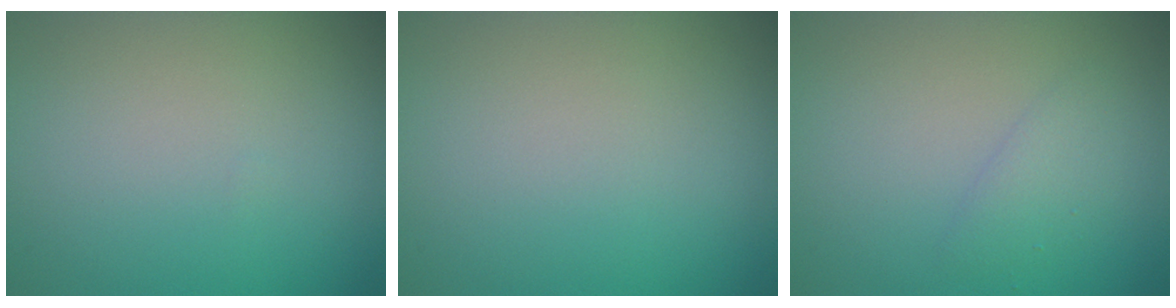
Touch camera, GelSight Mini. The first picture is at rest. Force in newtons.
{"total": 0.0}
{"total": 1.4, "press": 1.4, "slide": 0.2}